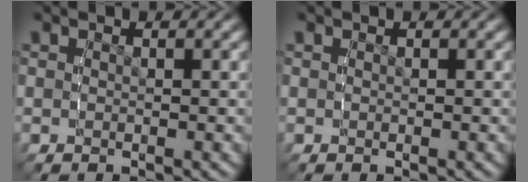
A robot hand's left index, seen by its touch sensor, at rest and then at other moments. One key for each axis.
{"total": 0.0}